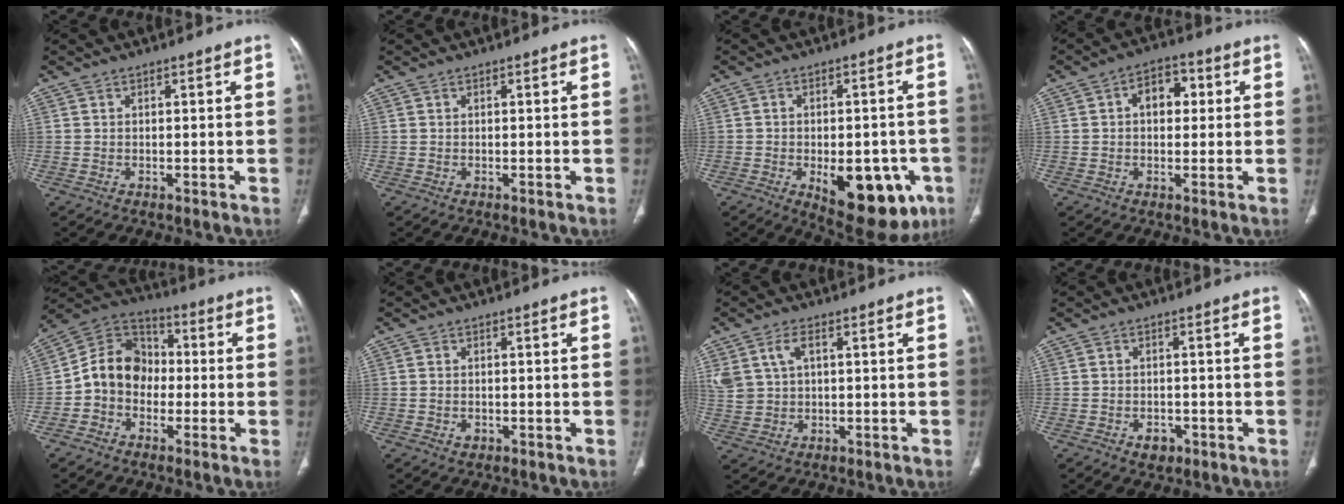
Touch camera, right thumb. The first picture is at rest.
{"total": 0.0}
{"total": 17.1, "force": [-6.4, 8.6, 13.3], "torque": [-0.129, 0.010, -0.066]}
{"total": 6.8, "force": [1.3, 4.5, 4.9], "torque": [-0.051, 0.016, 0.013]}
{"total": 11.4, "force": [-1.8, 9.5, 6.1], "torque": [-0.084, 0.040, -0.048]}
{"total": 1.5, "force": [-0.4, 1.2, 0.8], "torque": [-0.011, 0.004, -0.004]}
{"total": 7.7, "force": [2.6, 4.9, 5.4], "torque": [-0.125, 0.006, 0.061]}
{"total": 3.0, "force": [-1.4, 2.1, 1.5], "torque": [-0.011, 0.006, -0.016]}